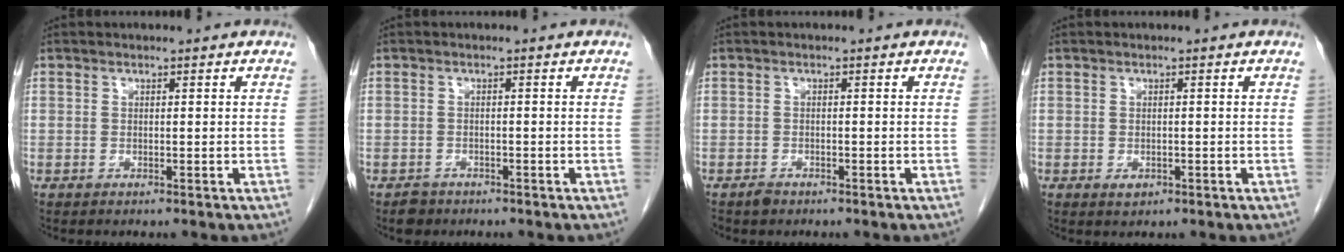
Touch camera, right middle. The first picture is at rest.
{"total": 1.6, "force": [-1.2, 1.0, 0.3], "torque": [-0.011, 0.002, -0.018]}
{"total": 1.1, "force": [-0.9, 0.5, 0.2], "torque": [-0.008, 0.000, -0.015]}
{"total": 1.3, "force": [-0.5, 0.9, 0.8], "torque": [-0.011, 0.001, -0.003]}